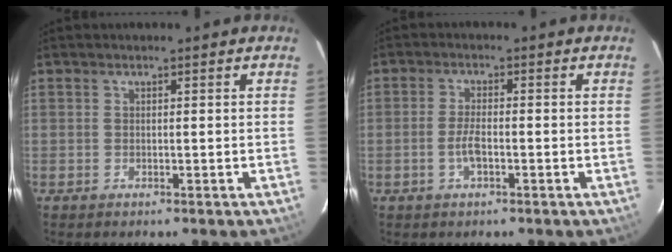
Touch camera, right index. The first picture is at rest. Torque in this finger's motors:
{"motor_torque": [-0.17, -0.01, -0.04, 0.01]}